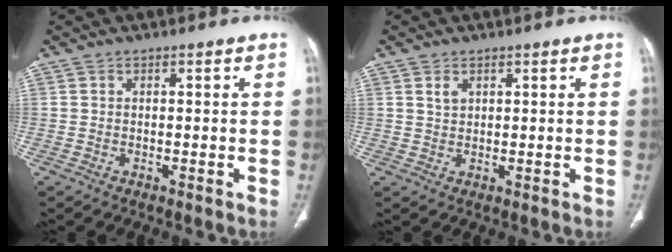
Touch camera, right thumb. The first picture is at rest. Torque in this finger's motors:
{"motor_torque": [-0.42, 0.44, -0.20, 0.13, 0.02]}